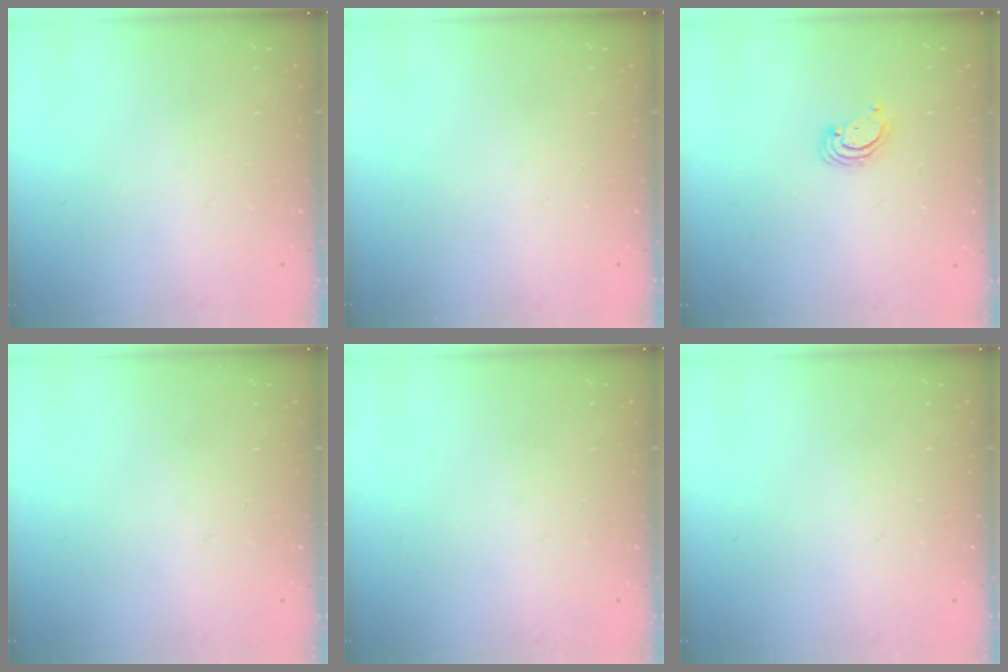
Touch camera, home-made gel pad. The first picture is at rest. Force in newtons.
{"total": 0.0}
{"total": 2.4, "press": 2.4, "slide": 0.2}
{"total": 0.0}
{"total": 0.0}
{"total": 0.0}